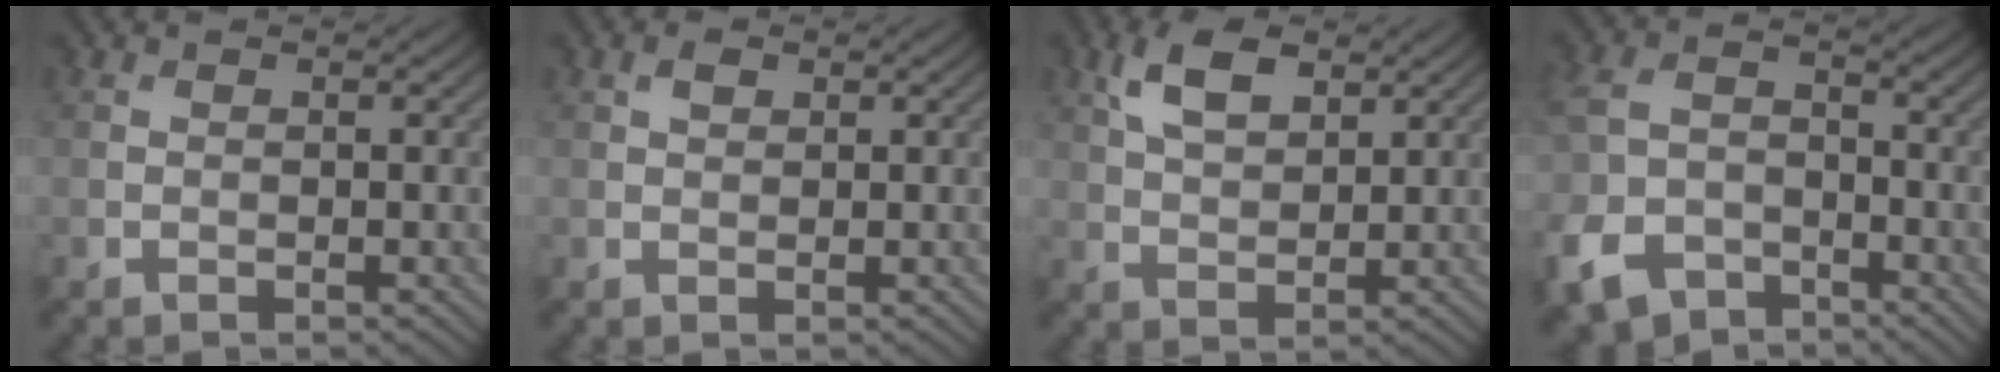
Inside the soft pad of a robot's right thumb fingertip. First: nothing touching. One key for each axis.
{"total": 1.3, "fx": 0.7, "fy": 0.8, "fz": 0.7, "tx": -0.014, "ty": 0.002, "tz": 0.012}
{"total": 5.9, "fx": 3.1, "fy": 2.9, "fz": 4.1, "tx": -0.090, "ty": 0.004, "tz": 0.060}
{"total": 9.0, "fx": -5.6, "fy": 5.8, "fz": 4.1, "tx": -0.116, "ty": -0.026, "tz": -0.118}